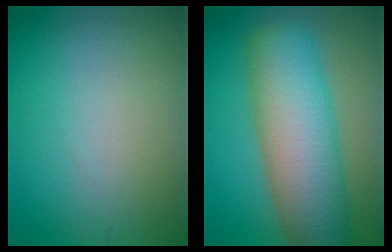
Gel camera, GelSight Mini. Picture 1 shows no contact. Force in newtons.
{"total": 11.6, "press": 11.6, "slide": 0.3}